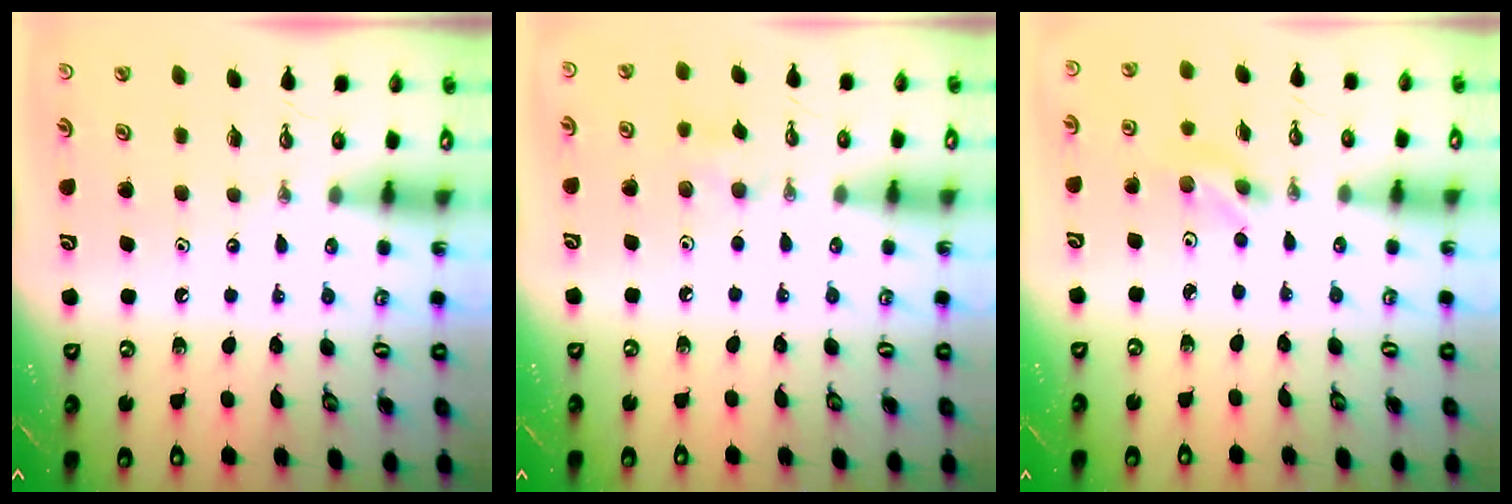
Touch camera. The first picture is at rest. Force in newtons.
{"total": 6.3, "press": 6.2, "slide": 0.9}
{"total": 2.6, "press": 2.4, "slide": 0.8}